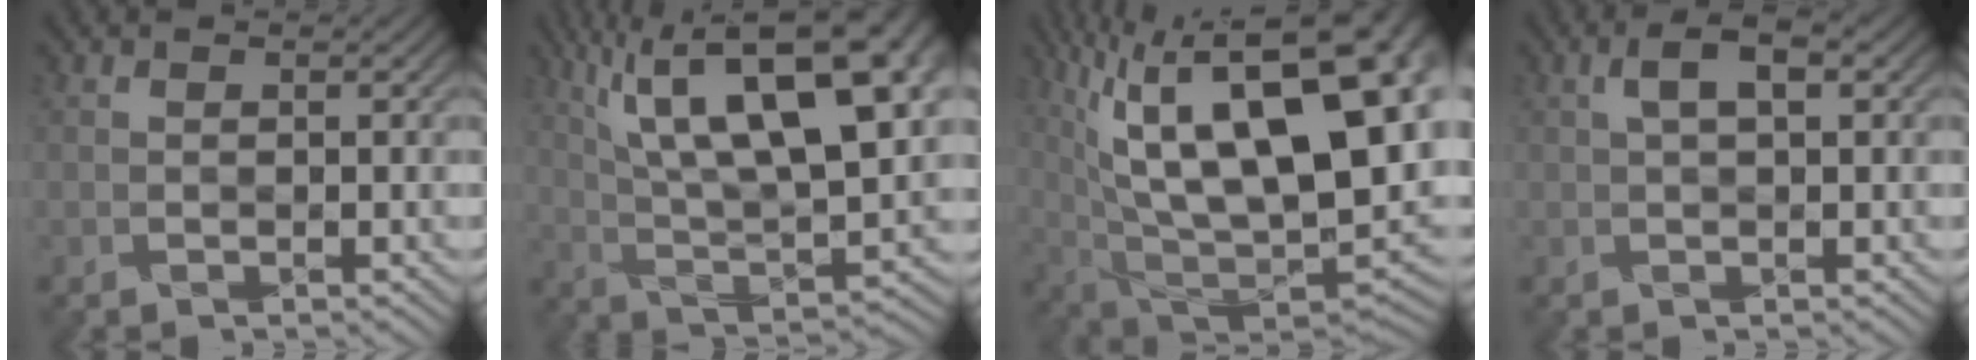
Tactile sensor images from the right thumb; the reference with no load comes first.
{"total": 20.6, "force": [9.4, 7.3, 16.8], "torque": [-0.275, 0.053, 0.151]}
{"total": 23.3, "force": [7.9, 10.3, 19.4], "torque": [-0.318, 0.042, 0.155]}
{"total": 3.3, "force": [1.1, 1.0, 3.0], "torque": [-0.052, 0.009, 0.020]}